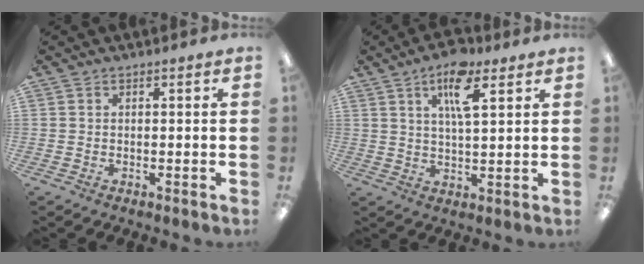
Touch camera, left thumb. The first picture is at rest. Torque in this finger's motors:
{"motor_torque": [0.14, 0.39, -0.26, 0.25, 0.07]}